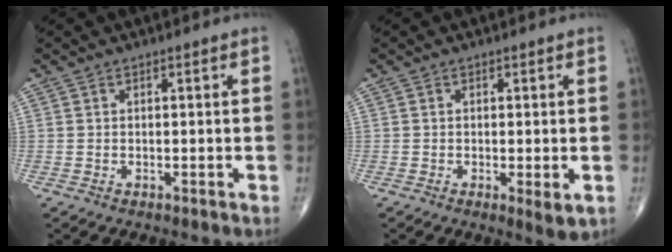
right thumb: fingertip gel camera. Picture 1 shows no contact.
{"total": 3.2, "force": [-0.8, 0.7, 3.0], "torque": [-0.051, -0.011, -0.014]}